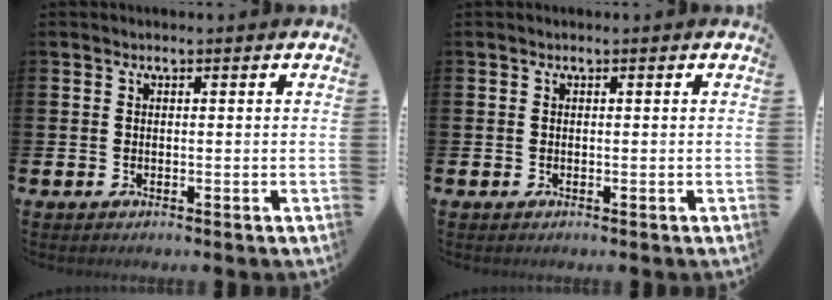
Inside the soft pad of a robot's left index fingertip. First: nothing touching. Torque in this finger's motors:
{"motor_torque": [-0.02, 0.02, 0.00, 0.00]}